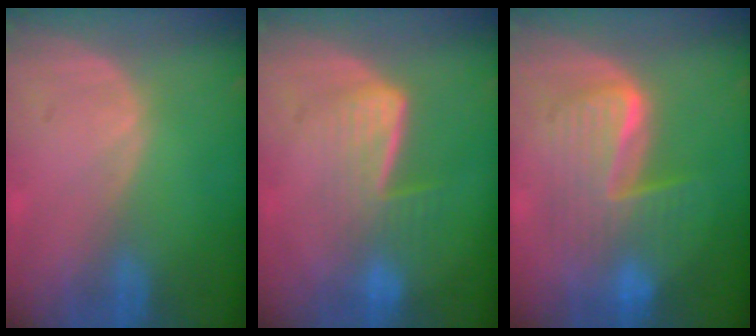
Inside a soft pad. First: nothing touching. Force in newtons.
{"total": 6.9, "press": 5.8, "slide": 3.7}
{"total": 8.5, "press": 8.4, "slide": 0.9}